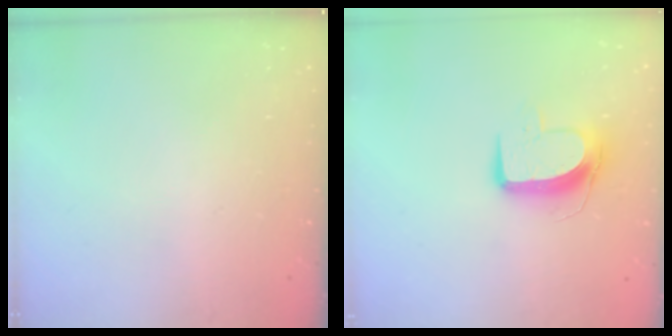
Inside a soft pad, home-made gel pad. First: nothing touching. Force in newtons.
{"total": 9.8, "press": 9.8, "slide": 0.4}